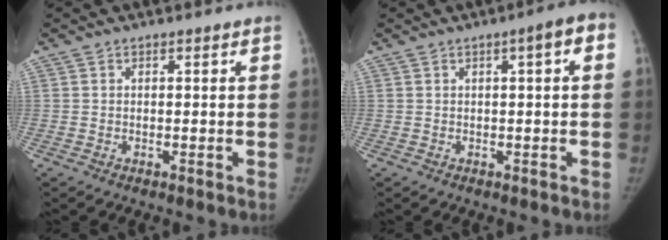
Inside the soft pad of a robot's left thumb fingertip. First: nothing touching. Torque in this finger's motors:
{"motor_torque": [0.10, 0.08, 0.04, 0.60, 0.01]}